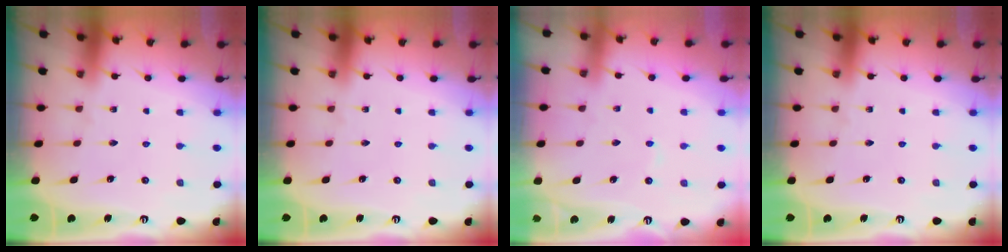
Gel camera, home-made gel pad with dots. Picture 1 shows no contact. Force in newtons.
{"total": 0.0}
{"total": 2.0, "press": 2.0, "slide": 0.3}
{"total": 0.0}